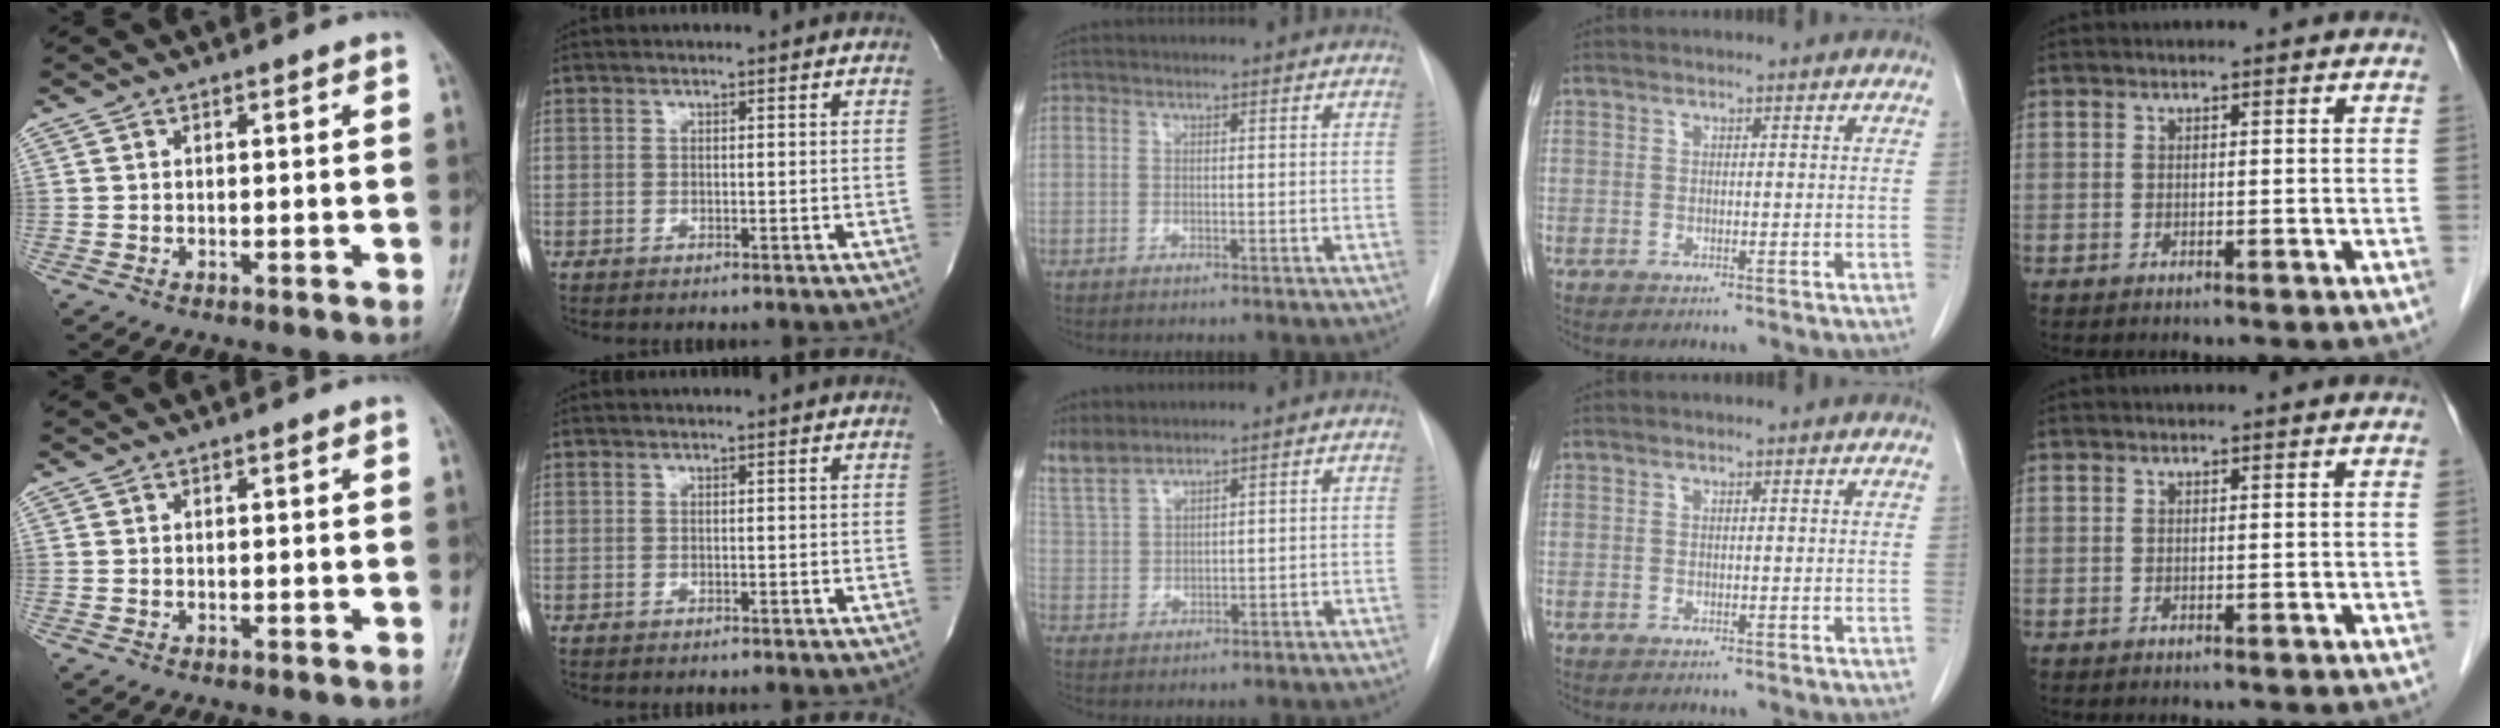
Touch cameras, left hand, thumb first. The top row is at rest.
{"middle": {"total": 5.3, "force": [4.9, 1.0, 1.7], "torque": [-0.052, 0.011, 0.115]}}